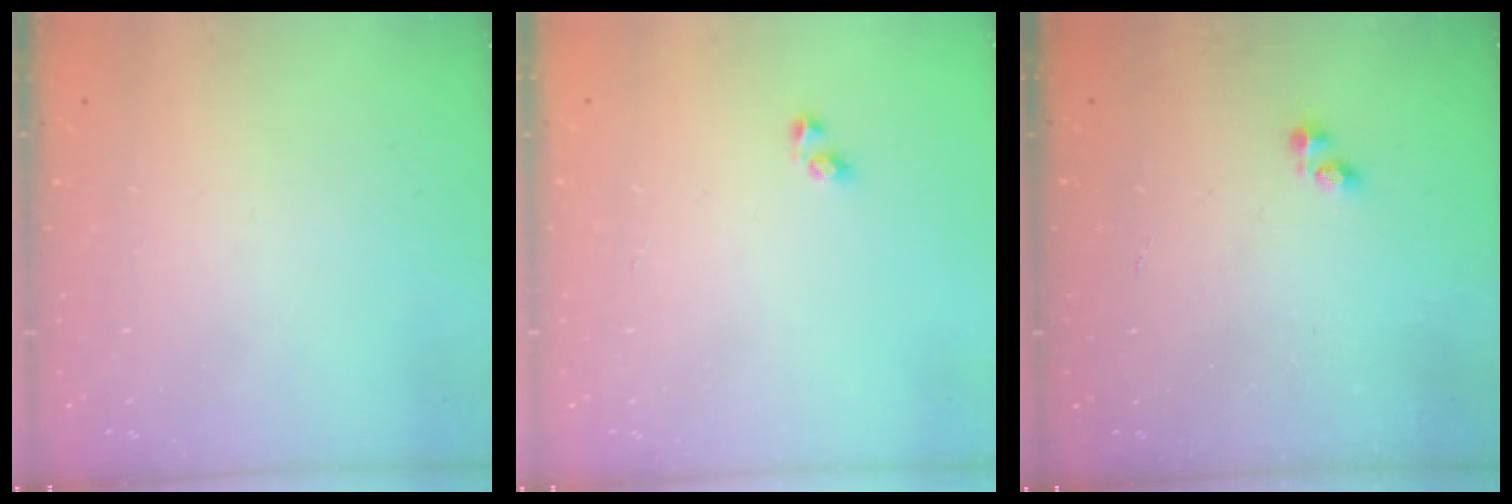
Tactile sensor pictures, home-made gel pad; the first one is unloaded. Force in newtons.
{"total": 2.4, "press": 2.0, "slide": 1.3}
{"total": 2.3, "press": 2.2, "slide": 0.3}